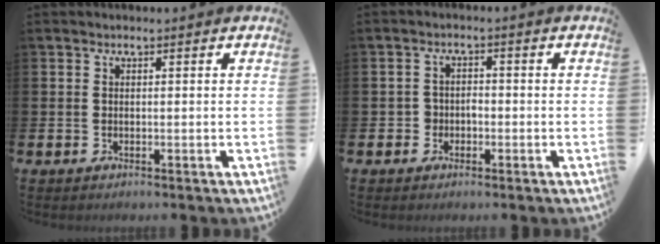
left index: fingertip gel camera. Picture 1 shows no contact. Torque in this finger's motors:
{"motor_torque": [0.00, 0.24, -0.03, 0.00]}